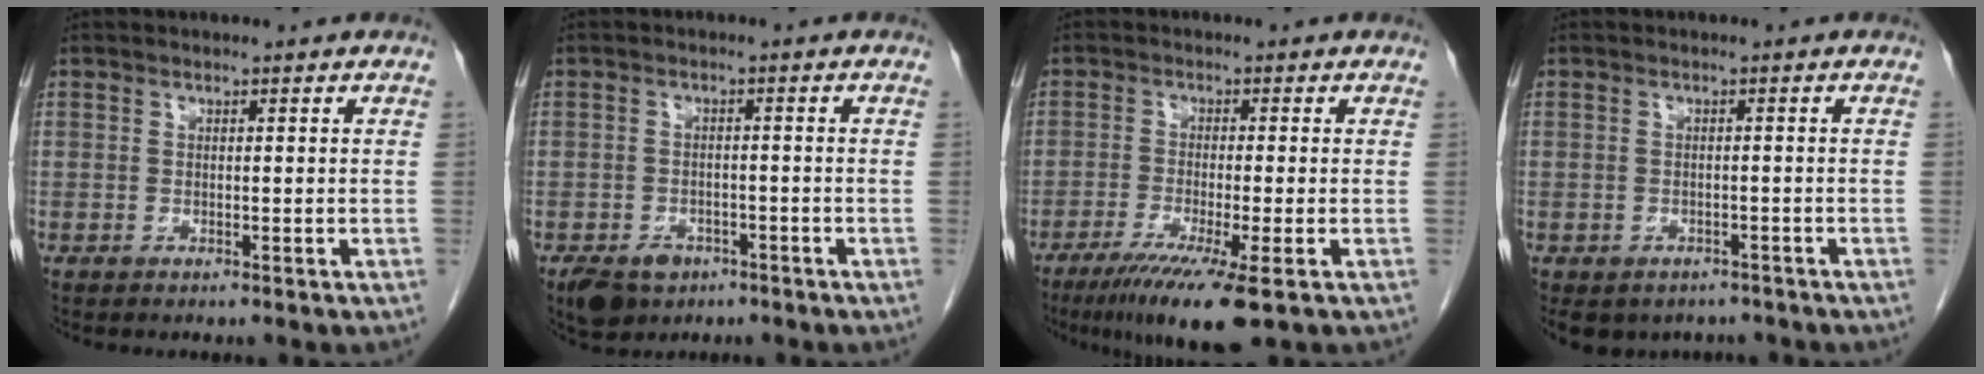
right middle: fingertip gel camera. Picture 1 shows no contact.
{"total": 5.4, "force": [-3.5, 3.5, 2.2], "torque": [-0.038, -0.001, -0.049]}
{"total": 9.5, "force": [-5.7, 0.0, 7.6], "torque": [-0.127, -0.028, -0.093]}
{"total": 7.1, "force": [-5.6, 4.2, 1.4], "torque": [-0.017, 0.004, -0.067]}